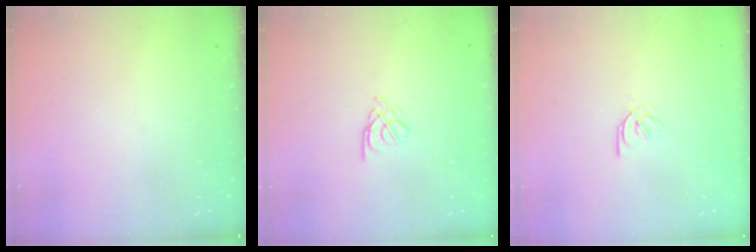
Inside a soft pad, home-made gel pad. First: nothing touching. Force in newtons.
{"total": 1.8, "press": 1.7, "slide": 0.5}
{"total": 2.1, "press": 2.0, "slide": 0.5}